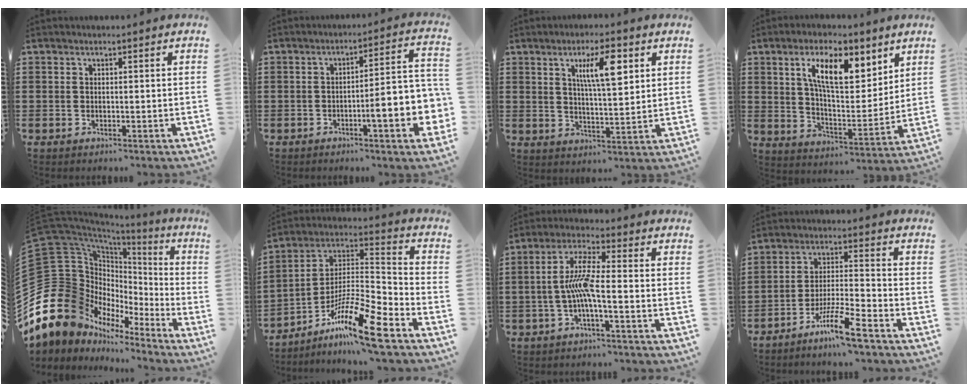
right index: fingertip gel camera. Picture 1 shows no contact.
{"total": 8.7, "force": [-2.5, 1.4, 8.2], "torque": [-0.110, -0.026, -0.048]}
{"total": 8.3, "force": [3.6, 2.2, 7.1], "torque": [-0.132, 0.005, 0.055]}
{"total": 11.1, "force": [6.3, 4.3, 8.1], "torque": [-0.153, -0.009, 0.108]}
{"total": 21.3, "force": [-4.8, 17.3, 11.5], "torque": [-0.269, -0.027, -0.054]}
{"total": 14.4, "force": [-9.9, 1.9, 10.3], "torque": [-0.193, 0.012, -0.186]}
{"total": 7.0, "force": [-1.6, 1.2, 6.7], "torque": [-0.146, -0.006, -0.040]}
{"total": 8.4, "force": [-6.5, 0.3, 5.4], "torque": [-0.113, -0.006, -0.126]}